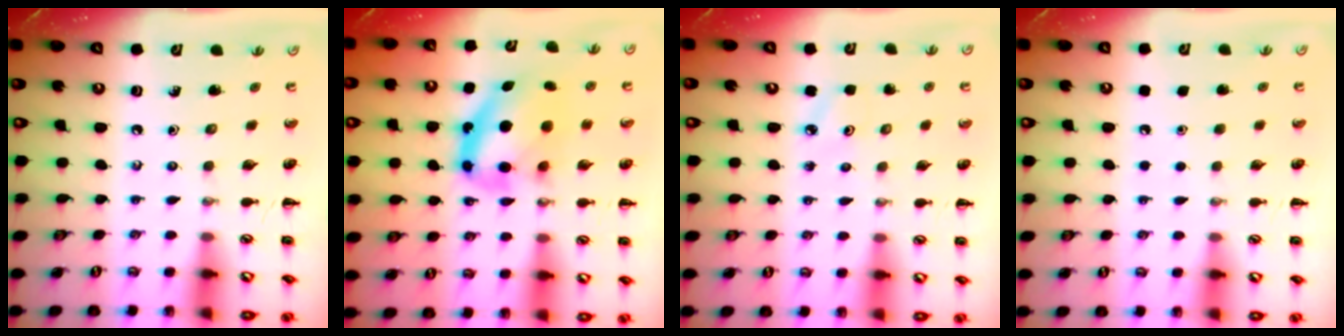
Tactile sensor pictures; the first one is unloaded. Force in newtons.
{"total": 10.8, "press": 10.6, "slide": 2.5}
{"total": 3.4, "press": 3.2, "slide": 1.0}
{"total": 1.7, "press": 1.7, "slide": 0.1}